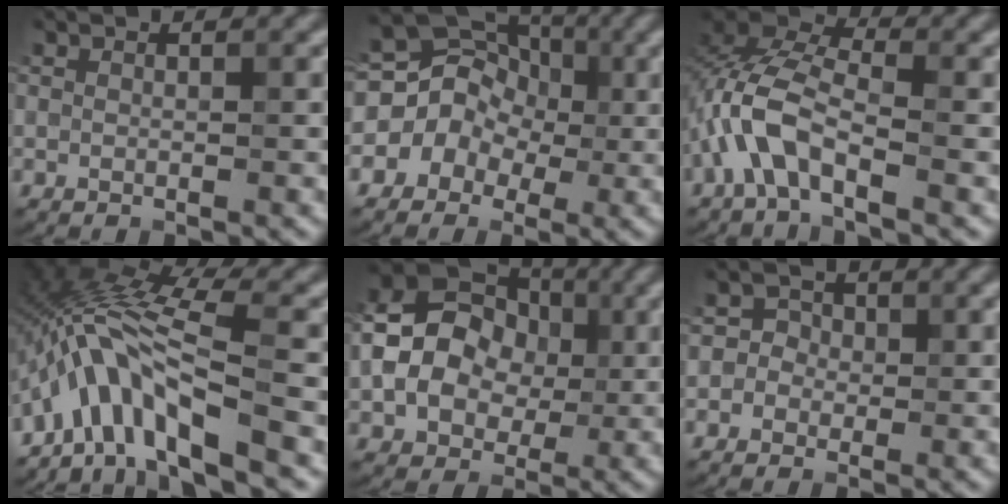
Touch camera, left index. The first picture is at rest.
{"total": 8.0, "force": [-0.5, 7.3, 3.1], "torque": [-0.026, 0.049, -0.057]}
{"total": 6.1, "force": [-2.5, 2.7, 4.9], "torque": [-0.107, 0.015, -0.055]}
{"total": 8.1, "force": [-4.4, 2.2, 6.4], "torque": [-0.107, 0.014, -0.088]}
{"total": 9.4, "force": [-0.3, 7.6, 5.6], "torque": [-0.087, 0.009, -0.022]}
{"total": 2.5, "force": [-0.1, 2.4, 0.6], "torque": [0.021, 0.006, -0.025]}